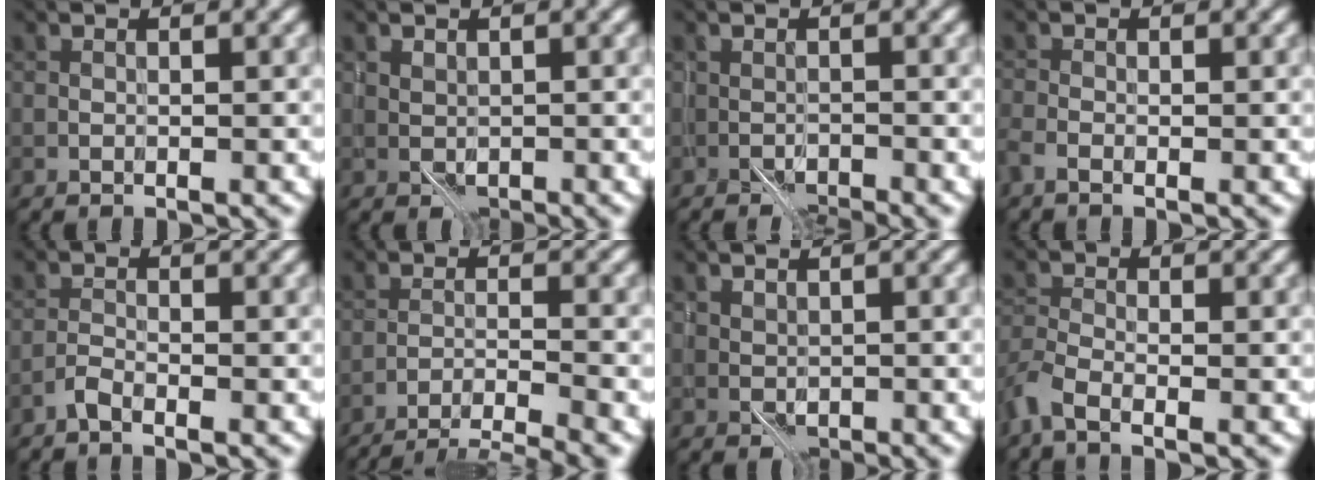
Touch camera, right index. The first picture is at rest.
{"total": 1.1, "force": [0.0, 0.9, 0.7], "torque": [-0.013, -0.004, 0.003]}
{"total": 1.6, "force": [-1.4, 0.5, 0.7], "torque": [-0.016, -0.003, -0.030]}
{"total": 1.2, "force": [-0.9, 0.3, 0.8], "torque": [-0.020, -0.006, -0.023]}
{"total": 1.2, "force": [-1.0, 0.2, 0.7], "torque": [-0.016, 0.003, -0.024]}
{"total": 6.5, "force": [-5.7, 1.1, 3.1], "torque": [-0.052, -0.008, -0.087]}
{"total": 1.2, "force": [0.0, 0.9, 0.7], "torque": [-0.011, -0.004, 0.002]}
{"total": 2.9, "force": [-2.1, 1.0, 1.8], "torque": [-0.046, -0.009, -0.059]}